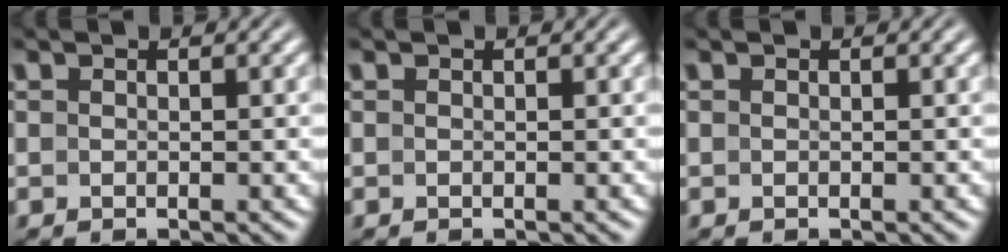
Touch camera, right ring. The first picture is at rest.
{"total": 0.0}
{"total": 0.0}